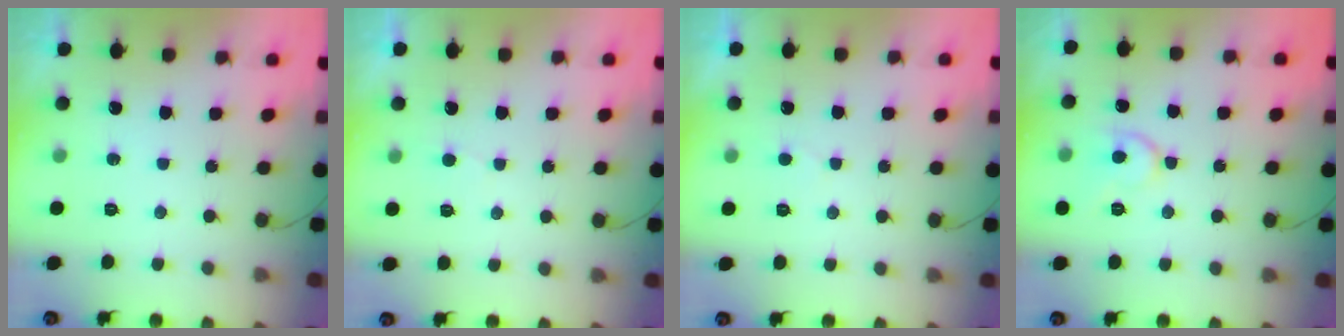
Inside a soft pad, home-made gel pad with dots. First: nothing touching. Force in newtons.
{"total": 2.0, "press": 2.0, "slide": 0.1}
{"total": 2.2, "press": 2.2, "slide": 0.2}
{"total": 8.0, "press": 8.0, "slide": 0.7}